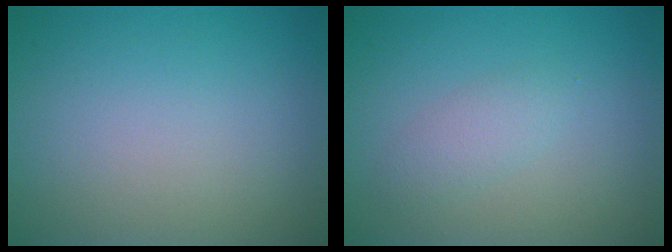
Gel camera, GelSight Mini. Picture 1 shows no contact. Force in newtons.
{"total": 1.7, "press": 1.7, "slide": 0.0}